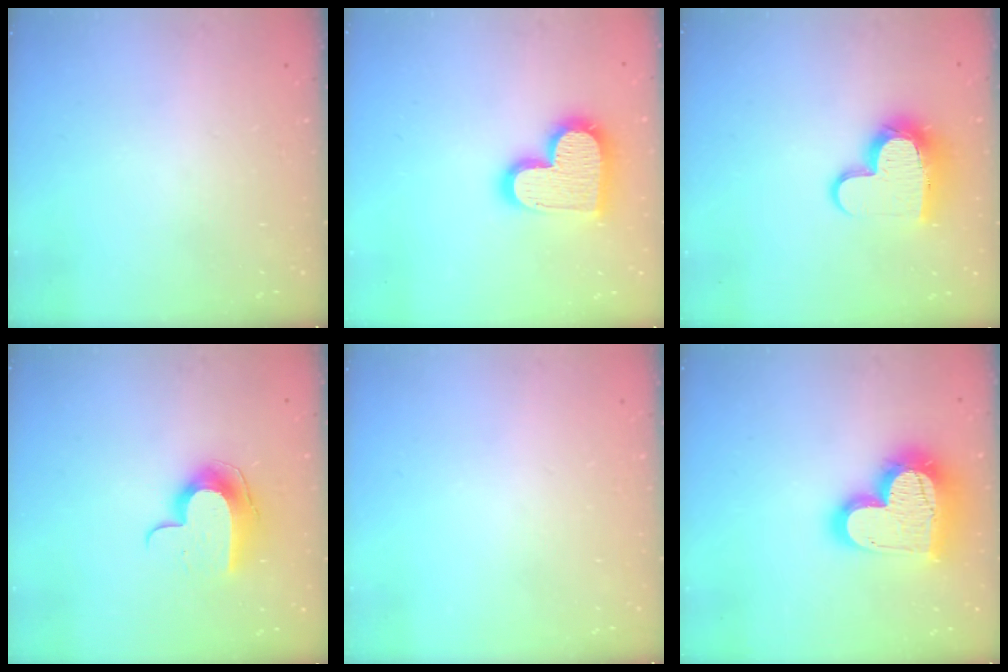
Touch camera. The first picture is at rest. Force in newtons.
{"total": 17.9, "press": 17.9, "slide": 1.1}
{"total": 13.0, "press": 13.0, "slide": 1.2}
{"total": 11.5, "press": 11.4, "slide": 0.9}
{"total": 0.0}
{"total": 23.6, "press": 23.5, "slide": 2.1}